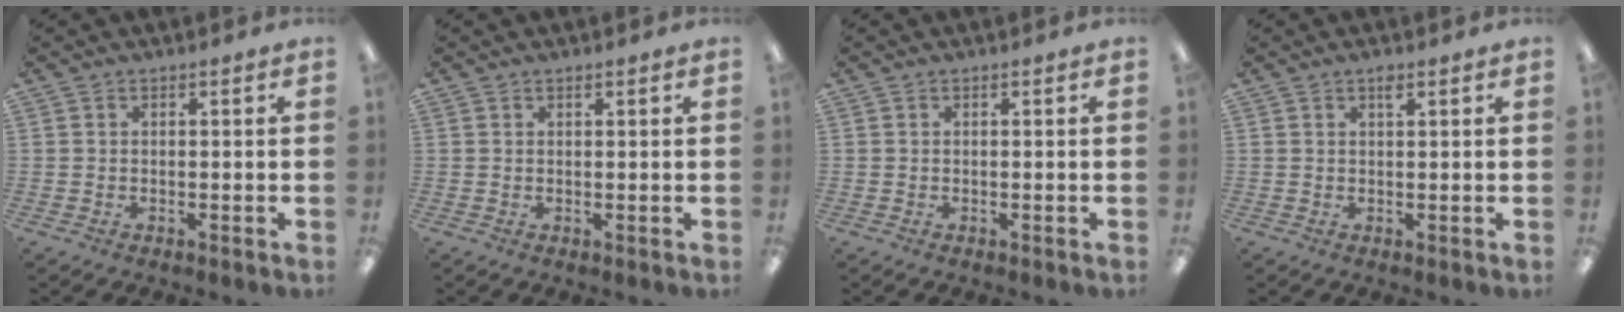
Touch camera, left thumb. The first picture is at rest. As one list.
[{"total": 0.5, "force": [0.5, 0.3, 0.1], "torque": [-0.002, 0.000, 0.009]}, {"total": 0.0}, {"total": 1.6, "force": [1.0, 0.5, 1.1], "torque": [-0.016, -0.002, 0.016]}]